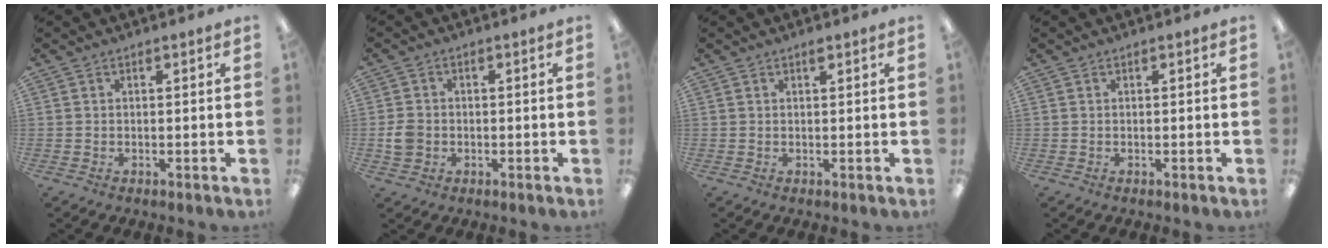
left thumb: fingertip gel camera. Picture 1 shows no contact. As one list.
[{"total": 3.9, "force": [-0.7, 3.4, 1.8], "torque": [-0.030, 0.009, -0.010]}, {"total": 0.9, "force": [0.7, 0.2, 0.5], "torque": [-0.013, 0.000, 0.013]}, {"total": 0.0}]